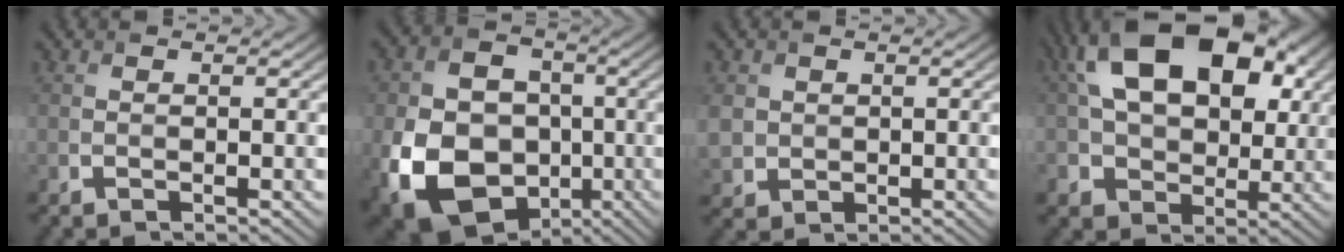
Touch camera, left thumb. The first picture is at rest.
{"total": 15.4, "force": [-4.5, 11.7, 8.9], "torque": [-0.203, -0.046, -0.079]}
{"total": 3.4, "force": [0.5, 3.2, 1.2], "torque": [-0.049, -0.006, 0.011]}
{"total": 16.5, "force": [4.4, 10.8, 11.7], "torque": [-0.213, 0.015, 0.078]}